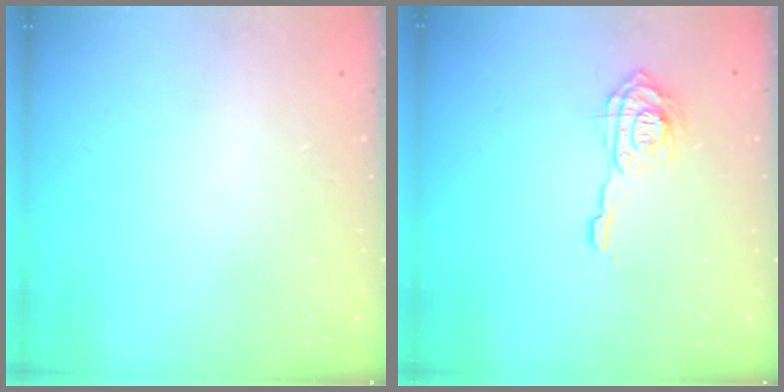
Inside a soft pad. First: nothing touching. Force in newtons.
{"total": 10.3, "press": 10.3, "slide": 1.0}